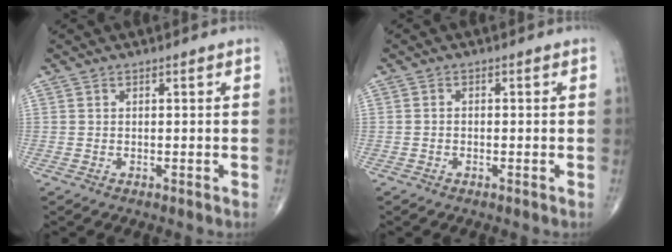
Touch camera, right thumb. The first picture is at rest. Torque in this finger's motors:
{"motor_torque": [-0.40, -0.05, -0.05, 0.04, 0.04]}